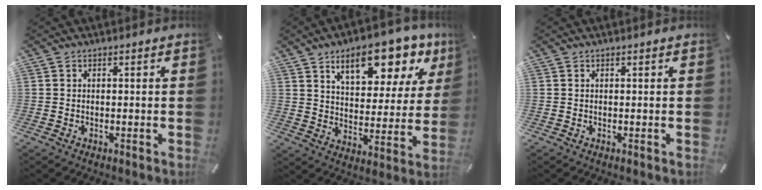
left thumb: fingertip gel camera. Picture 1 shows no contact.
{"total": 14.6, "force": [9.4, 6.9, 8.7], "torque": [-0.122, -0.045, 0.157]}
{"total": 0.0}